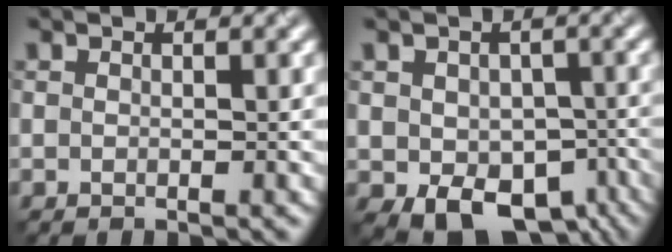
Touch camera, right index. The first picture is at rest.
{"total": 8.3, "force": [-3.4, 5.4, 5.3], "torque": [-0.081, -0.025, -0.041]}